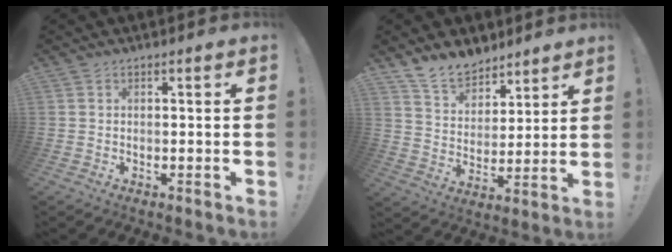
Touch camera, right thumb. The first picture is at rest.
{"total": 11.7, "force": [9.7, 6.1, 2.5], "torque": [-0.047, -0.074, 0.189]}